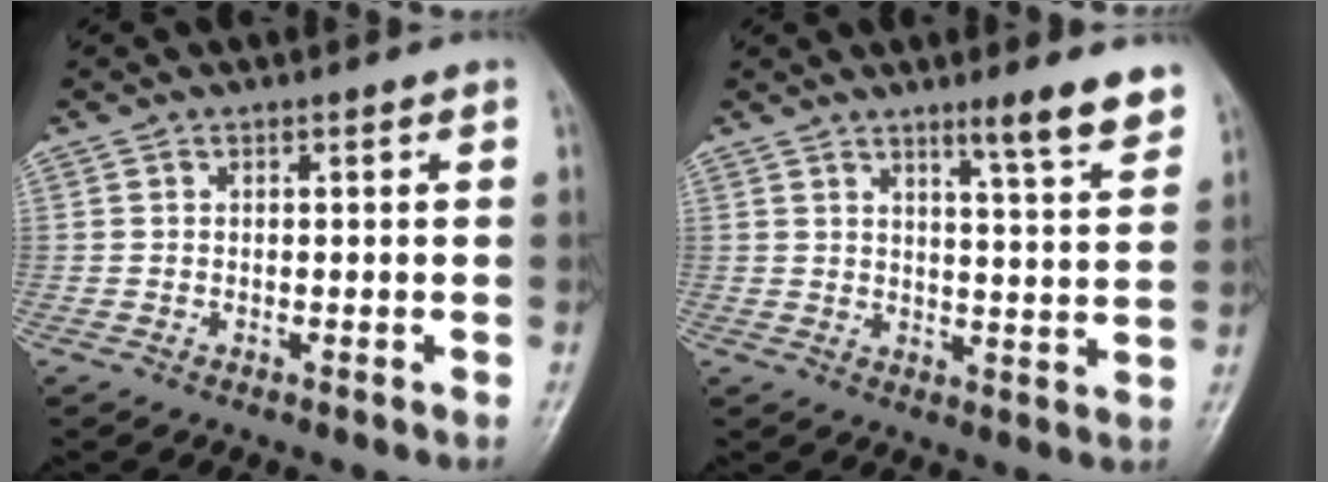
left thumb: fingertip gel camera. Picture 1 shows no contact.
{"total": 8.0, "force": [5.7, 0.6, 5.5], "torque": [-0.069, -0.042, 0.081]}